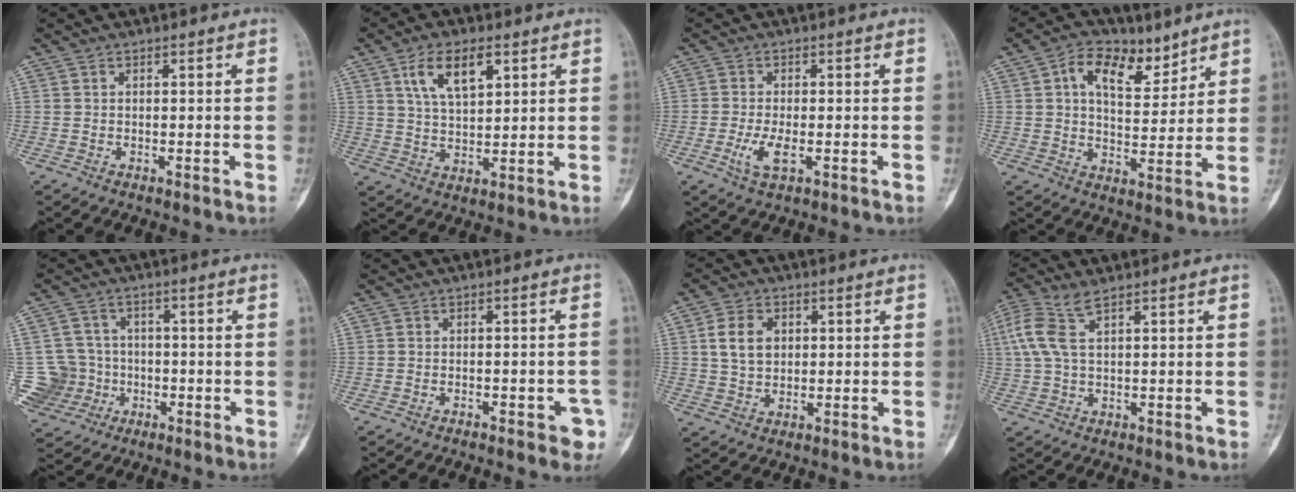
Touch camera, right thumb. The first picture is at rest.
{"total": 9.0, "force": [4.3, 4.2, 6.7], "torque": [-0.111, -0.015, 0.083]}
{"total": 4.4, "force": [-1.2, 1.7, 3.9], "torque": [-0.087, -0.007, -0.022]}
{"total": 10.8, "force": [5.8, 6.2, 6.7], "torque": [-0.085, -0.021, 0.097]}
{"total": 9.7, "force": [-2.2, 9.2, 2.1], "torque": [-0.027, 0.024, -0.030]}
{"total": 3.8, "force": [-2.1, 1.6, 2.8], "torque": [-0.024, 0.021, -0.022]}
{"total": 6.6, "force": [1.5, 4.8, 4.3], "torque": [-0.062, -0.003, 0.027]}
{"total": 7.0, "force": [3.1, 2.6, 5.8], "torque": [-0.168, 0.014, 0.068]}